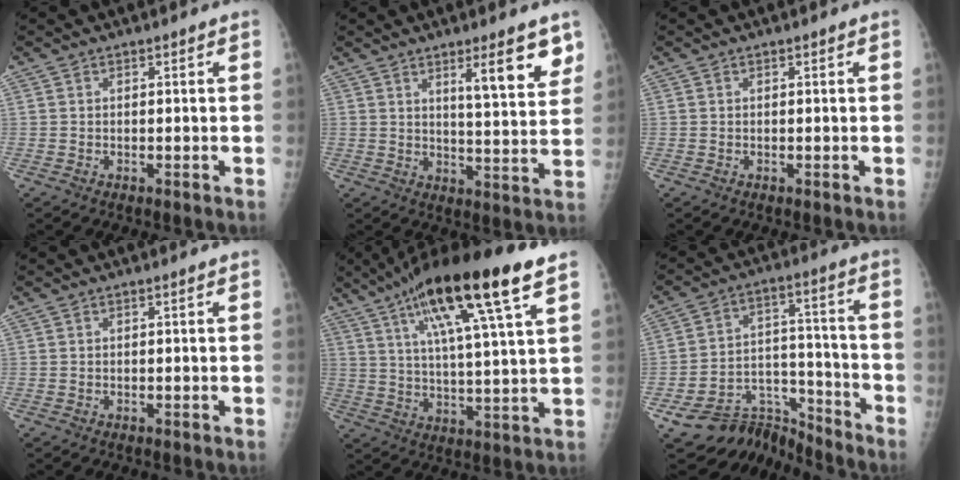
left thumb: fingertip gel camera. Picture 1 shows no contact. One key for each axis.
{"total": 10.5, "fx": 5.9, "fy": 2.0, "fz": 8.4, "tx": -0.104, "ty": -0.041, "tz": 0.088}
{"total": 0.0}
{"total": 0.0}
{"total": 19.9, "fx": 10.5, "fy": 3.0, "fz": 16.7, "tx": -0.281, "ty": -0.016, "tz": 0.176}
{"total": 12.0, "fx": -11.0, "fy": 4.7, "fz": 0.3, "tx": 0.026, "ty": 0.109, "tz": -0.183}